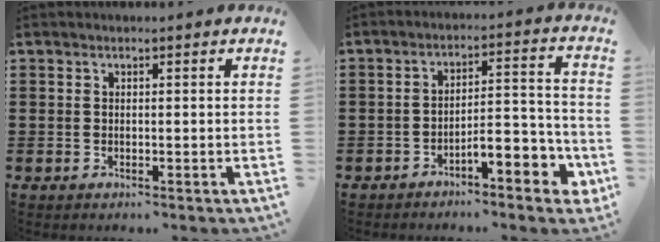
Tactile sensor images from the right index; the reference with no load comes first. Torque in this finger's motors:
{"motor_torque": [1.19, -0.95, 0.29, 0.07]}